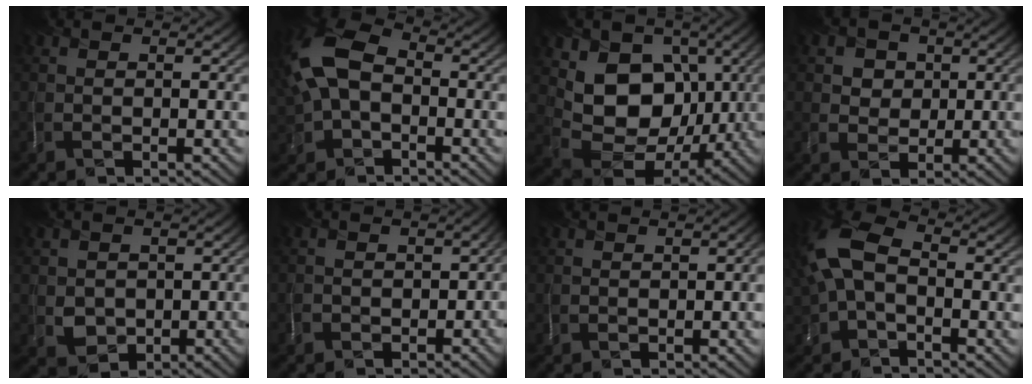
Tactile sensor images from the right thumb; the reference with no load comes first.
{"total": 10.7, "force": [0.6, 7.2, 7.9], "torque": [-0.201, 0.006, 0.002]}
{"total": 11.4, "force": [2.6, 9.2, 6.3], "torque": [-0.121, -0.026, 0.044]}
{"total": 3.6, "force": [1.3, 3.3, 0.6], "torque": [-0.025, -0.013, 0.032]}
{"total": 3.4, "force": [-0.1, 3.3, 0.7], "torque": [-0.026, -0.015, 0.003]}
{"total": 1.9, "force": [-1.4, 1.3, 0.0], "torque": [0.007, -0.011, -0.021]}
{"total": 0.9, "force": [0.0, 0.2, 0.8], "torque": [-0.007, 0.001, -0.002]}
{"total": 8.1, "force": [0.3, 5.2, 6.2], "torque": [-0.162, 0.008, -0.002]}